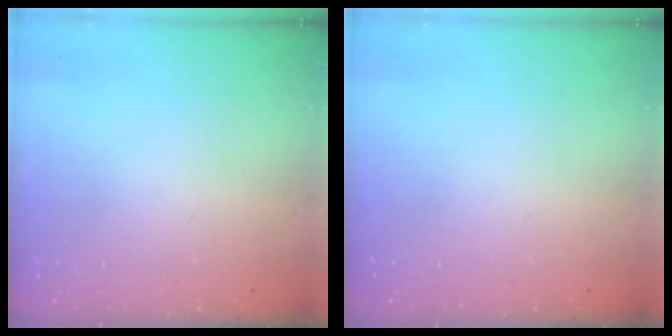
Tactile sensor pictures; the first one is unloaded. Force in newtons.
{"total": 0.0}